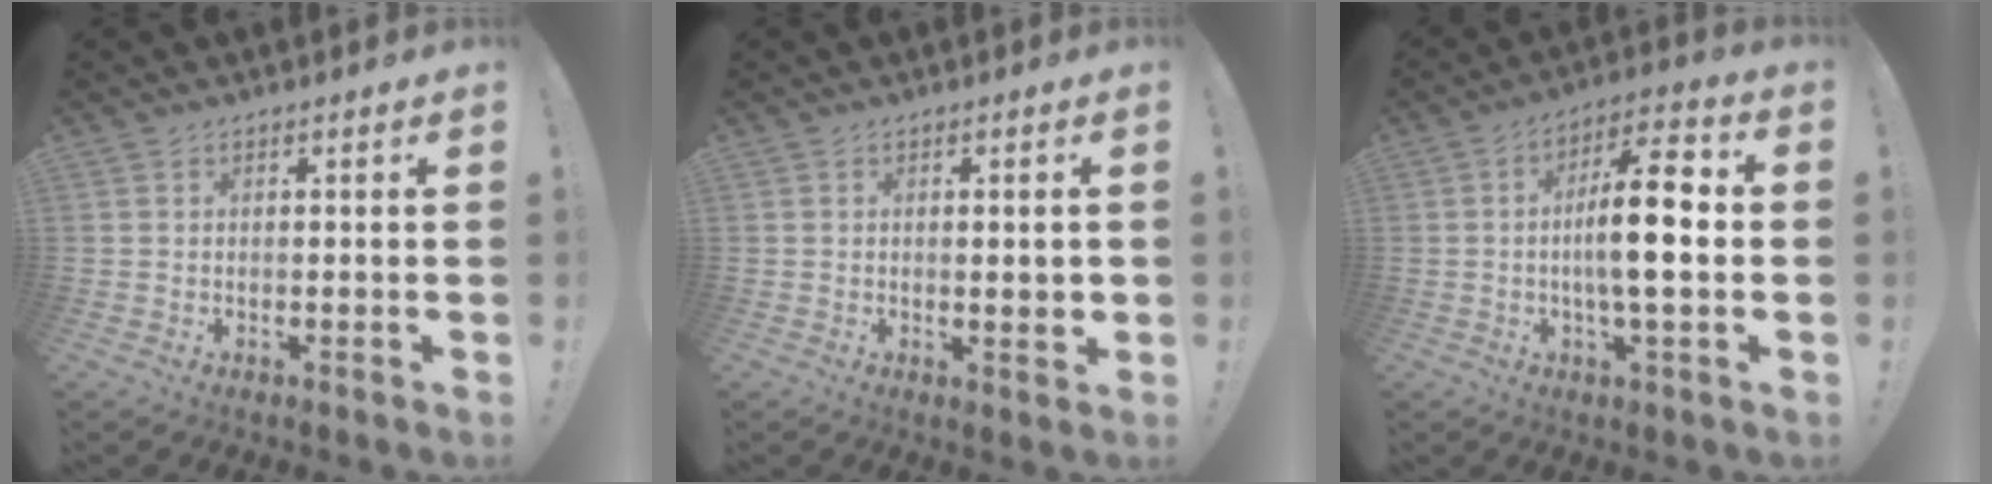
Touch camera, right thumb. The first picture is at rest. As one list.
[{"total": 3.0, "force": [0.2, 0.4, 3.0], "torque": [-0.040, -0.006, 0.001]}, {"total": 14.4, "force": [-1.0, 4.0, 13.8], "torque": [-0.236, 0.004, -0.029]}]